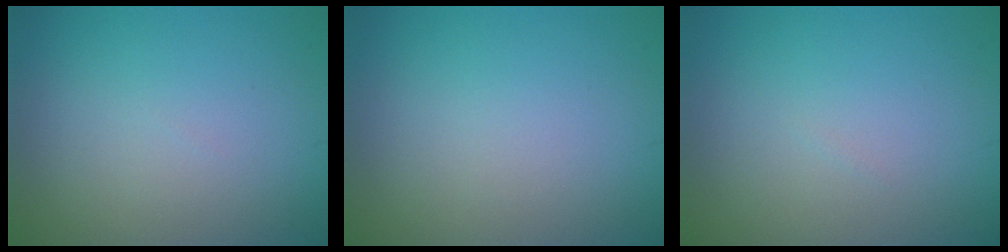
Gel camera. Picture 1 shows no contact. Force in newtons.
{"total": 0.0}
{"total": 0.0}